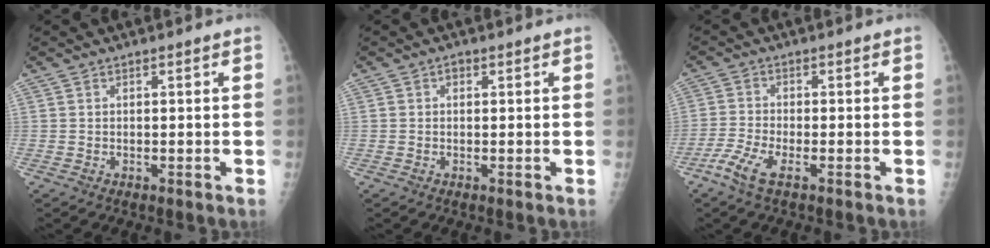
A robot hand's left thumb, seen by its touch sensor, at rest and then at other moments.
{"total": 1.1, "force": [0.3, 0.9, 0.6], "torque": [-0.003, 0.003, -0.001]}
{"total": 5.0, "force": [-3.0, 1.2, 3.8], "torque": [-0.100, 0.002, -0.067]}